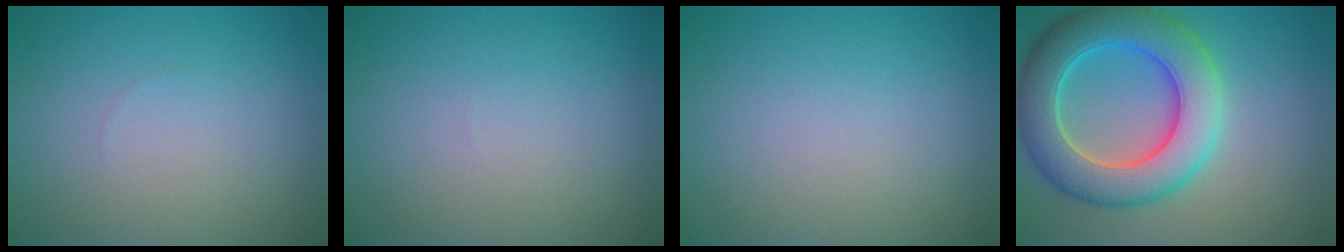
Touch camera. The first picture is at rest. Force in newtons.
{"total": 0.0}
{"total": 0.0}
{"total": 8.8, "press": 8.8, "slide": 0.4}